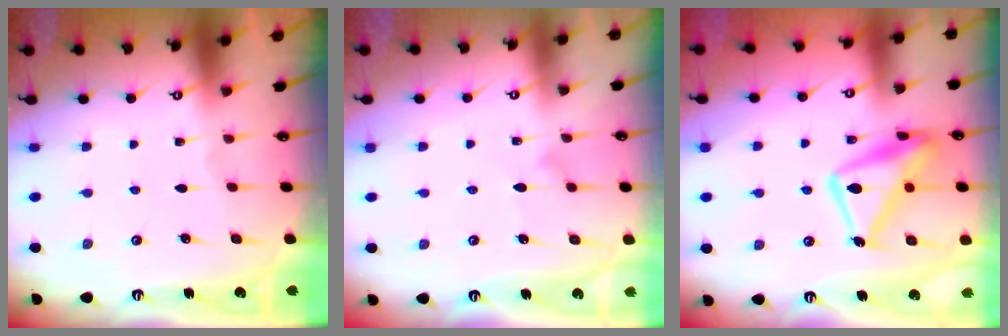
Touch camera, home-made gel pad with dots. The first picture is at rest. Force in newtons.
{"total": 6.9, "press": 6.9, "slide": 0.4}
{"total": 16.6, "press": 16.5, "slide": 1.5}